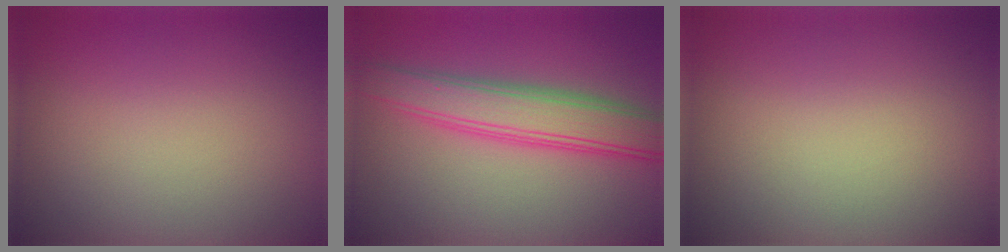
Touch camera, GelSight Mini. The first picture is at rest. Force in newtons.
{"total": 5.3, "press": 5.3, "slide": 0.0}
{"total": 0.0}